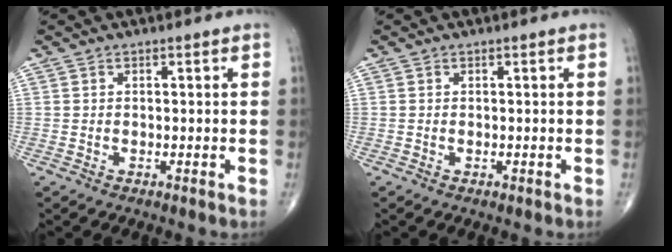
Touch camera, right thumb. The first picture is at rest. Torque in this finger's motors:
{"motor_torque": [-0.22, -0.16, -0.29, -0.23, -0.01]}